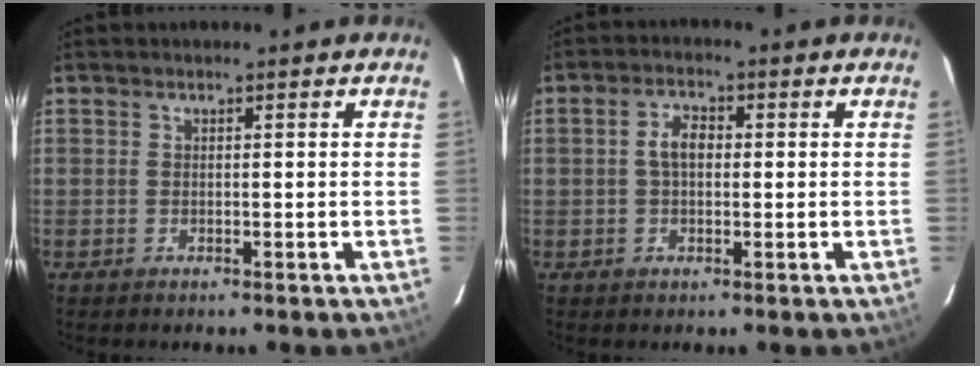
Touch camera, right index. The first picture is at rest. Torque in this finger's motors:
{"motor_torque": [0.09, 0.00, 0.09, 0.08]}